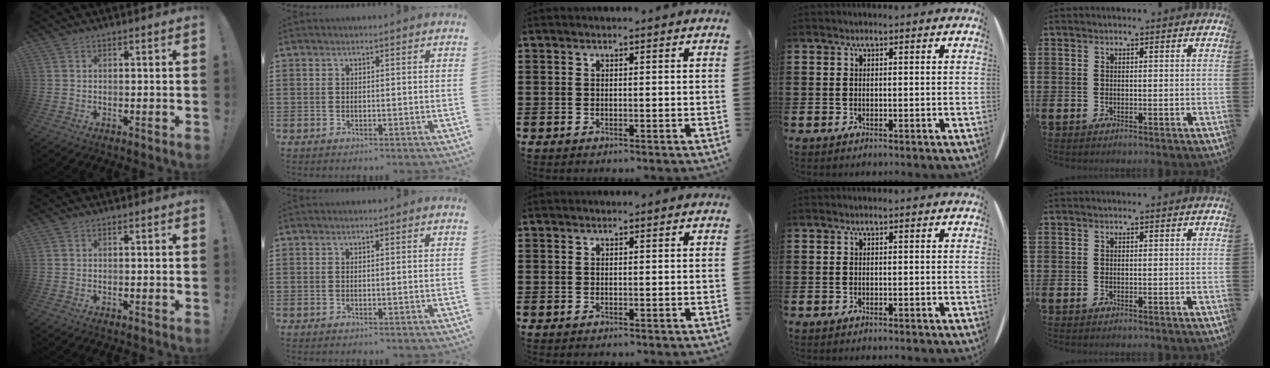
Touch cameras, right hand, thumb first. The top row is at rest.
{}